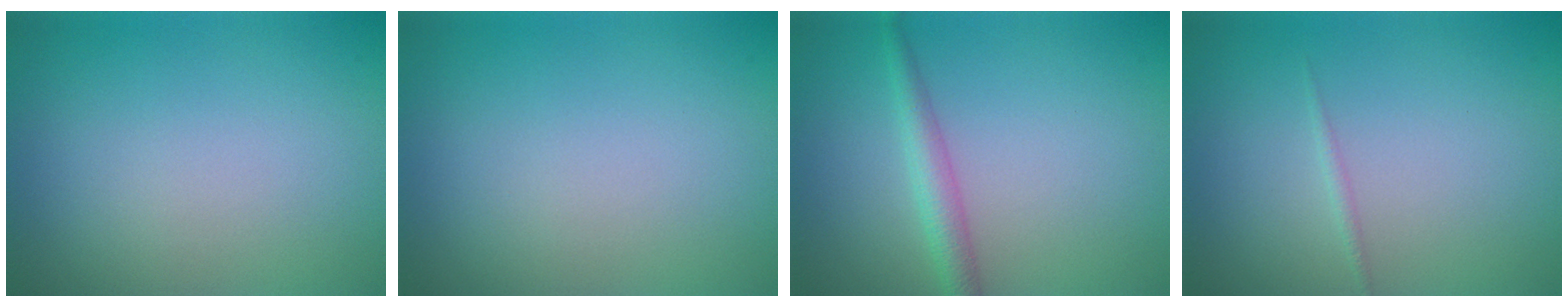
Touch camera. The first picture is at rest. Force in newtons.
{"total": 0.0}
{"total": 2.4, "press": 2.4, "slide": 0.1}
{"total": 0.6, "press": 0.6, "slide": 0.0}